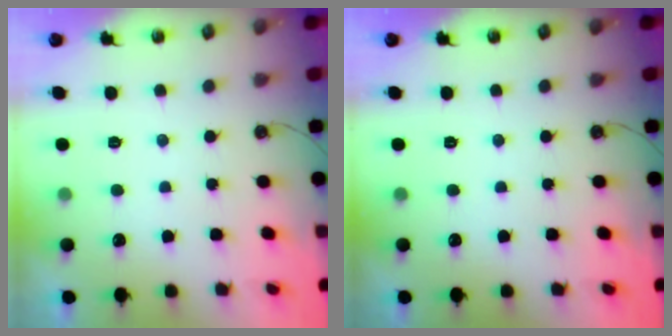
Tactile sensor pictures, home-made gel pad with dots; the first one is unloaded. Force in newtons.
{"total": 0.0}